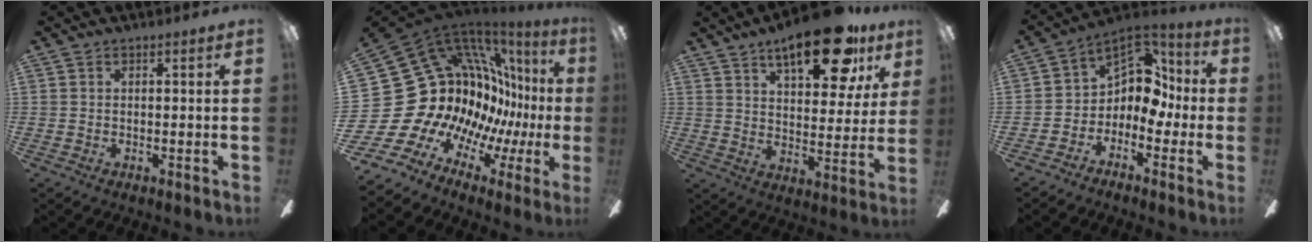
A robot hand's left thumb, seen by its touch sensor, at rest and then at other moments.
{"total": 21.6, "force": [2.2, 18.0, 11.7], "torque": [-0.197, -0.112, 0.118]}
{"total": 19.8, "force": [12.5, 7.4, 13.4], "torque": [-0.194, -0.060, 0.198]}
{"total": 9.2, "force": [1.1, 7.8, 4.8], "torque": [-0.067, -0.008, 0.027]}